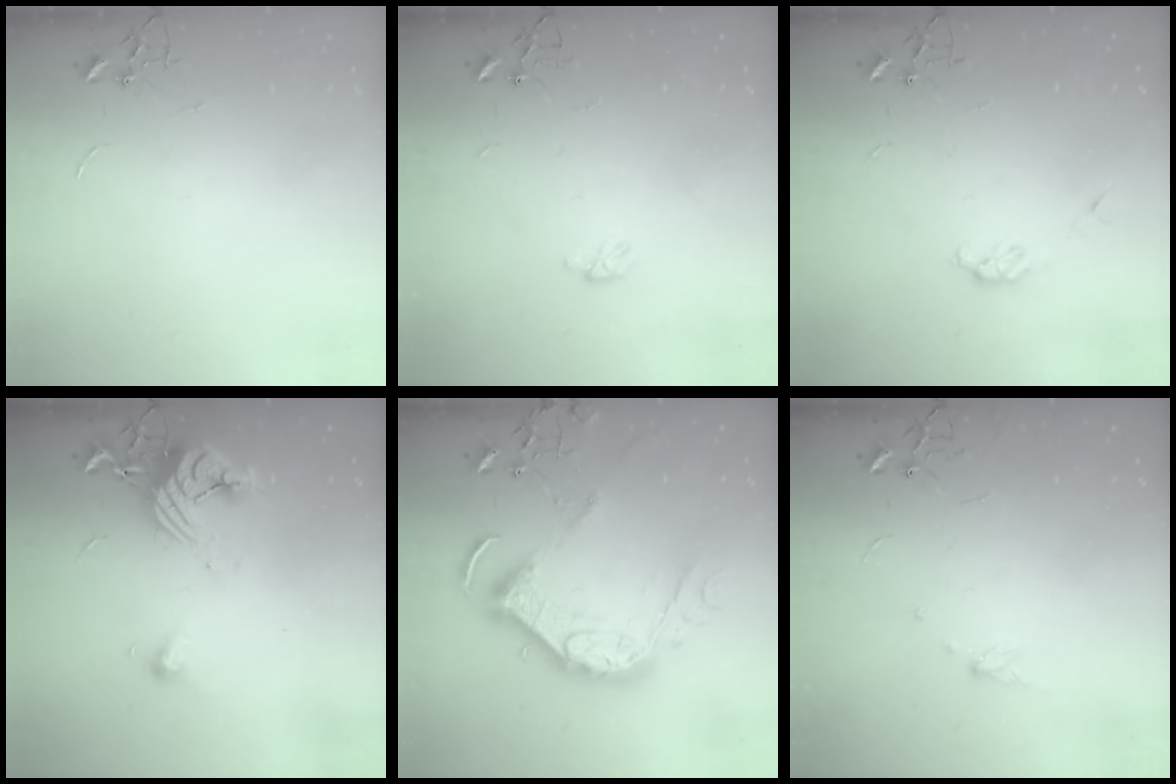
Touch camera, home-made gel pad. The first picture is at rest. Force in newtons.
{"total": 3.0, "press": 3.0, "slide": 0.5}
{"total": 3.7, "press": 3.7, "slide": 0.6}
{"total": 13.5, "press": 13.5, "slide": 1.3}
{"total": 19.1, "press": 19.0, "slide": 1.4}
{"total": 4.5, "press": 4.4, "slide": 0.5}